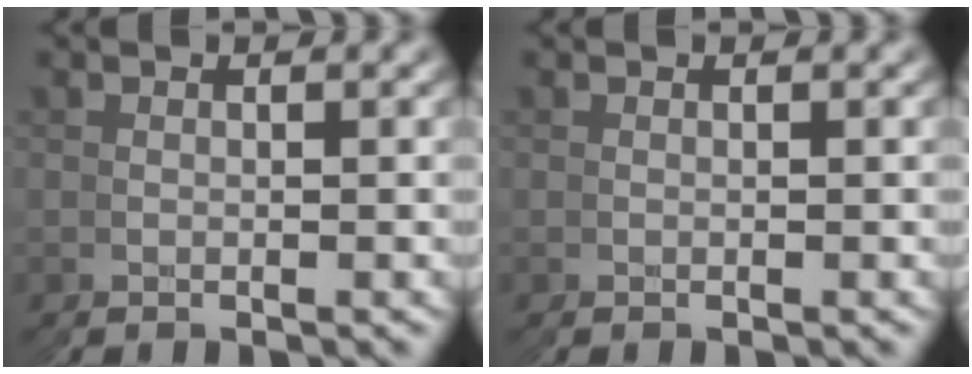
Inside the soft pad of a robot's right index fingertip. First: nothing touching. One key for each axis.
{"total": 0.0}